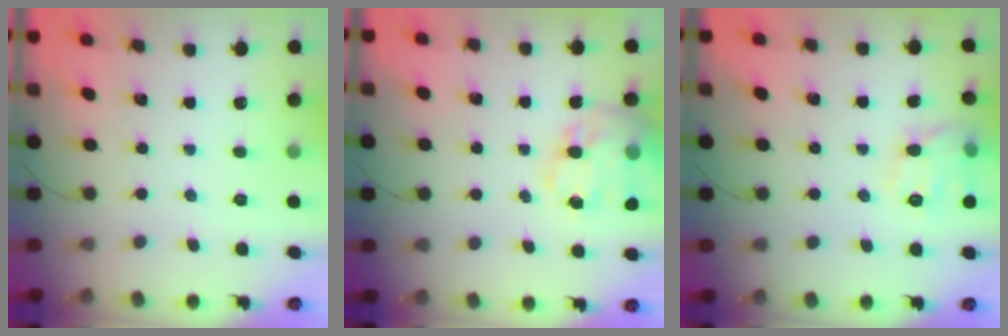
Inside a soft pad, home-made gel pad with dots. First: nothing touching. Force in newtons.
{"total": 17.3, "press": 16.9, "slide": 3.9}
{"total": 11.5, "press": 11.4, "slide": 0.7}